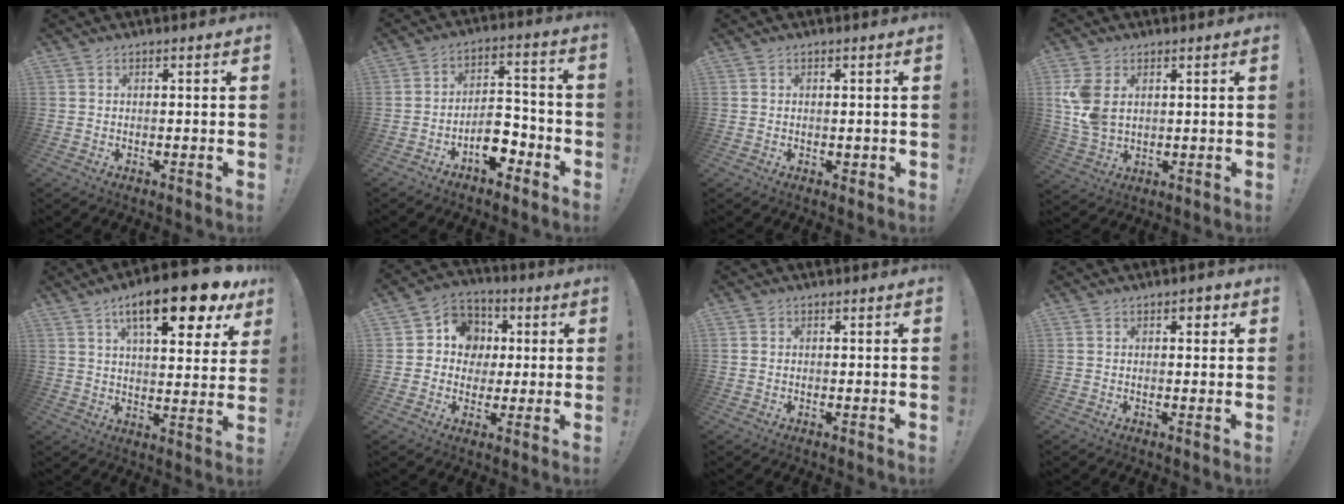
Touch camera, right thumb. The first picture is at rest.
{"total": 10.0, "force": [-5.5, 5.8, 6.0], "torque": [-0.097, 0.043, -0.090]}
{"total": 1.1, "force": [0.1, 1.0, 0.6], "torque": [-0.005, 0.000, 0.003]}
{"total": 9.2, "force": [2.7, 6.3, 6.2], "torque": [-0.127, -0.008, 0.053]}
{"total": 17.4, "force": [9.3, 5.1, 13.8], "torque": [-0.205, -0.048, 0.141]}
{"total": 10.3, "force": [0.8, 9.7, 3.4], "torque": [-0.045, 0.006, 0.023]}
{"total": 0.7, "force": [0.1, 0.7, 0.0], "torque": [-0.006, 0.005, 0.003]}
{"total": 1.8, "force": [0.5, 1.3, 1.1], "torque": [-0.009, 0.000, 0.005]}